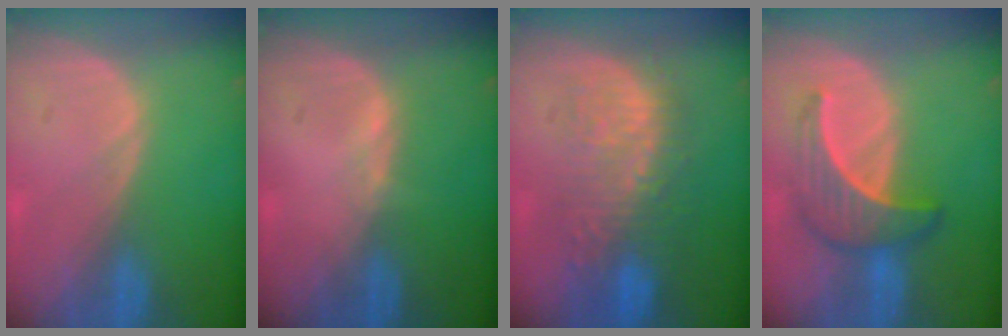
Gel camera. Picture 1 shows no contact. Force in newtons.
{"total": 0.6, "press": 0.5, "slide": 0.3}
{"total": 10.4, "press": 9.5, "slide": 4.2}
{"total": 6.7, "press": 6.4, "slide": 1.9}